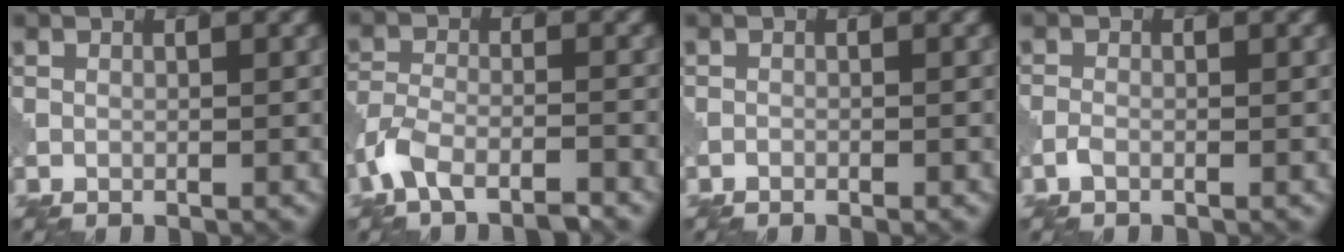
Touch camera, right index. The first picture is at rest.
{"total": 5.0, "force": [-3.8, 1.7, 2.8], "torque": [-0.059, -0.008, -0.086]}
{"total": 0.6, "force": [-0.5, 0.1, 0.3], "torque": [-0.003, 0.001, -0.011]}
{"total": 0.8, "force": [-0.6, 0.3, 0.5], "torque": [-0.015, 0.000, -0.016]}